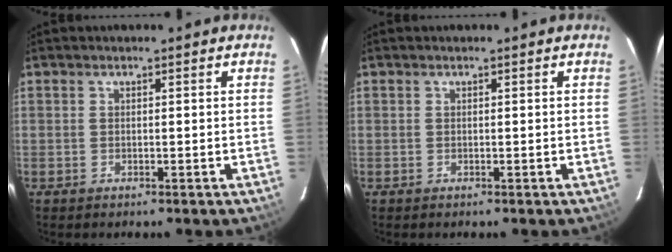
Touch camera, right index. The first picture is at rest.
{"total": 0.0}